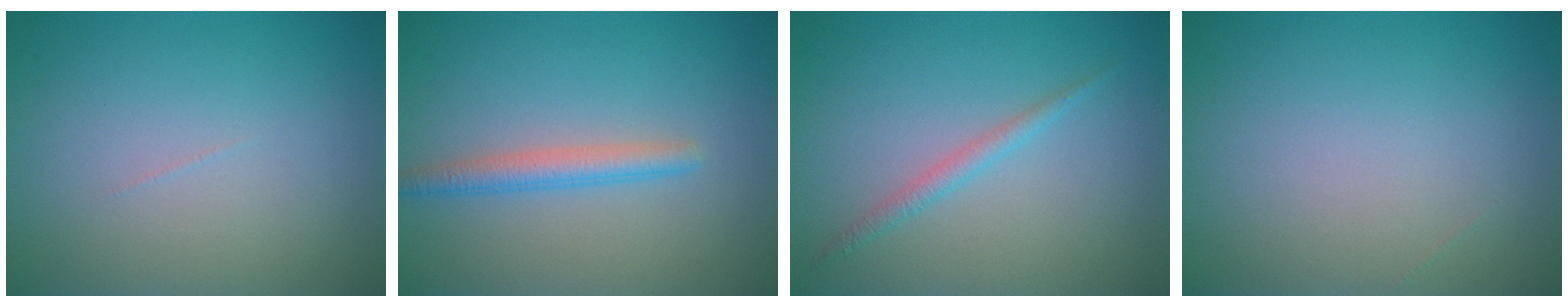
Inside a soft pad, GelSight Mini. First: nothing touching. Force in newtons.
{"total": 2.4, "press": 2.4, "slide": 0.1}
{"total": 1.4, "press": 1.4, "slide": 0.1}
{"total": 0.0}